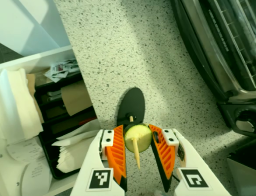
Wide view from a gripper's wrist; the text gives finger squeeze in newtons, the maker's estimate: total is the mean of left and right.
{"total": 8.1, "left": 8.2, "right": 8.1}